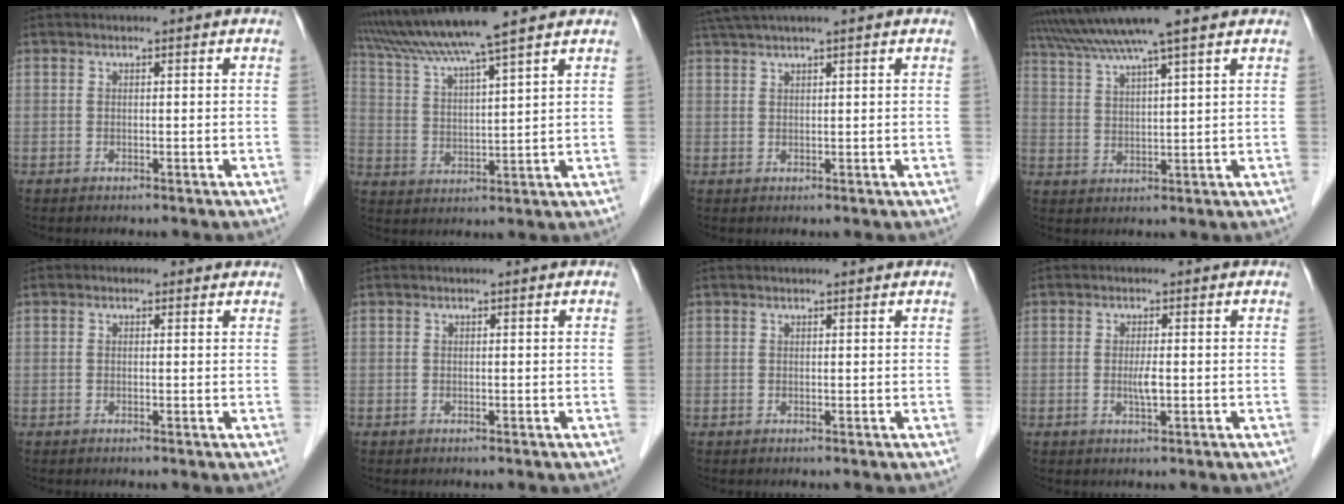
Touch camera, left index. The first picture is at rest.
{"total": 11.9, "force": [10.1, -1.3, 6.2], "torque": [-0.116, 0.021, 0.177]}
{"total": 4.8, "force": [3.9, -0.8, 2.7], "torque": [-0.047, 0.033, 0.074]}
{"total": 10.0, "force": [8.3, -1.1, 5.4], "torque": [-0.103, 0.029, 0.138]}
{"total": 0.9, "force": [0.4, 0.7, 0.3], "torque": [-0.006, 0.004, -0.001]}
{"total": 0.0}
{"total": 0.9, "force": [0.9, 0.0, 0.2], "torque": [-0.007, 0.007, 0.012]}
{"total": 2.0, "force": [-0.3, 0.2, 2.0], "torque": [-0.041, -0.003, -0.003]}